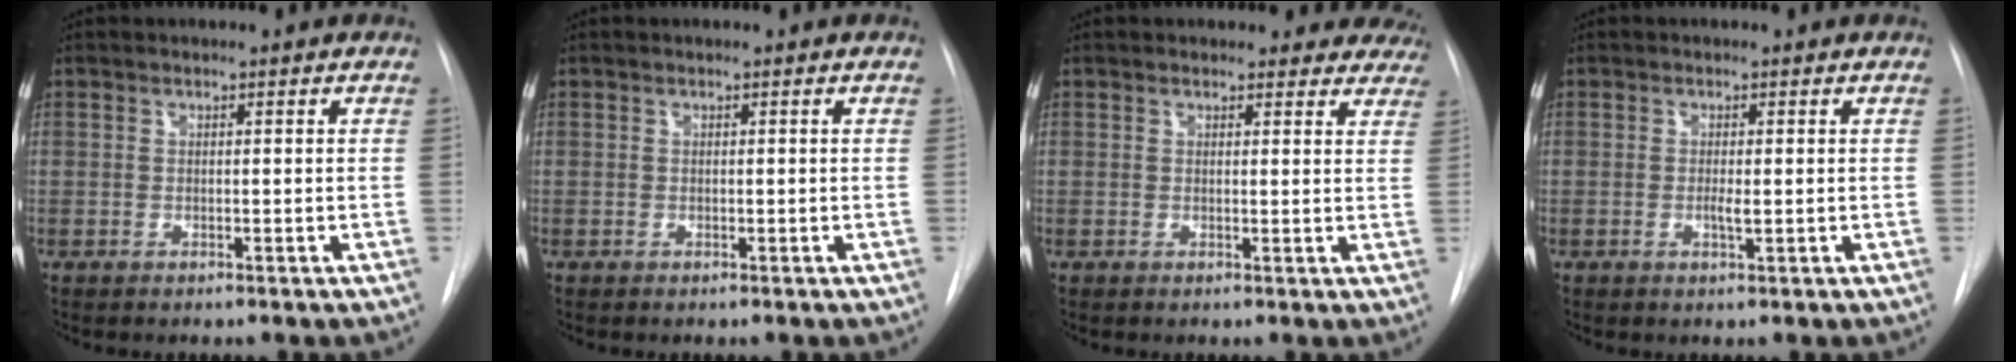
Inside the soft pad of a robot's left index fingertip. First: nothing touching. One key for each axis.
{"total": 0.0}
{"total": 8.6, "fx": 8.0, "fy": 3.3, "fz": 0.4, "tx": 0.047, "ty": -0.017, "tz": 0.053}
{"total": 1.2, "fx": -0.3, "fy": 0.1, "fz": 1.2, "tx": -0.025, "ty": -0.006, "tz": -0.006}